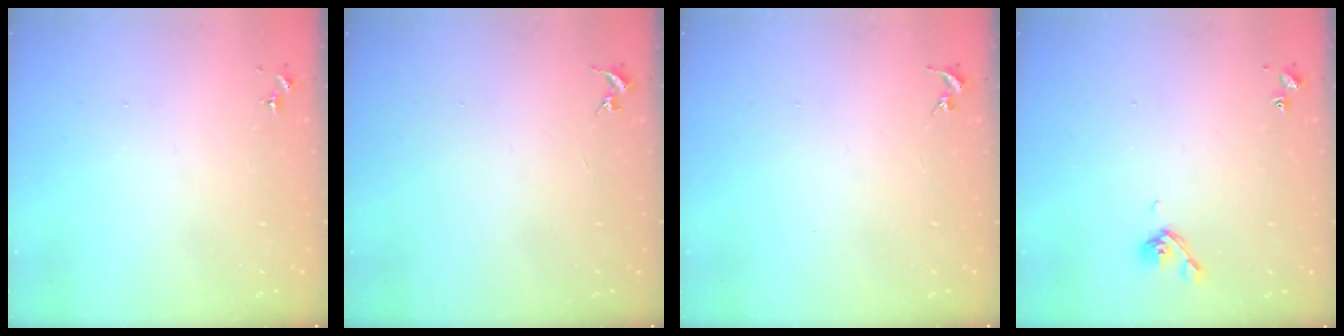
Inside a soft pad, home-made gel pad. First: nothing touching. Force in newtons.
{"total": 0.0}
{"total": 0.0}
{"total": 5.7, "press": 5.6, "slide": 1.2}